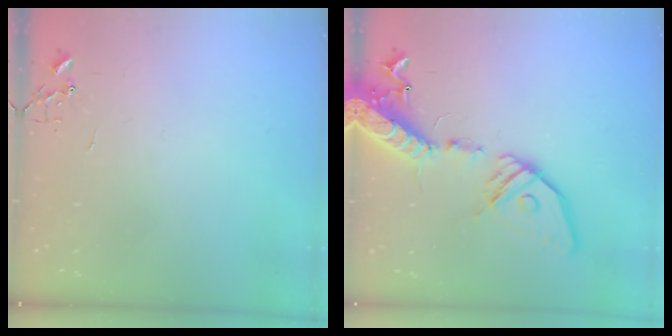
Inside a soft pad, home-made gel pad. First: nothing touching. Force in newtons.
{"total": 19.7, "press": 19.4, "slide": 3.9}